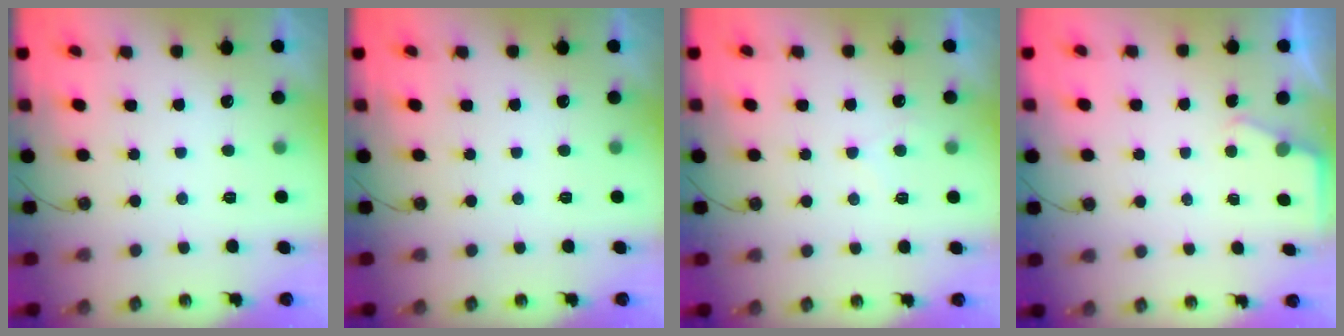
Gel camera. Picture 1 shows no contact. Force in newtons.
{"total": 0.0}
{"total": 6.3, "press": 6.2, "slide": 0.8}
{"total": 2.3, "press": 2.3, "slide": 0.4}